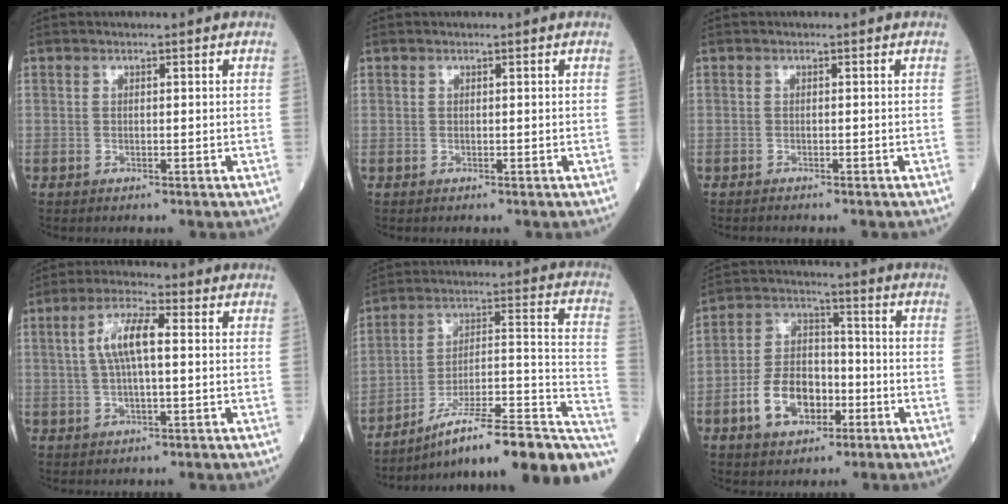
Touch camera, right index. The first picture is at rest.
{"total": 0.0}
{"total": 1.4, "force": [-1.3, 0.0, 0.5], "torque": [-0.007, 0.000, -0.017]}
{"total": 7.0, "force": [1.0, 1.6, 6.7], "torque": [-0.138, 0.017, 0.018]}
{"total": 23.6, "force": [-16.0, 3.1, 17.1], "torque": [-0.167, 0.027, -0.246]}
{"total": 10.2, "force": [-3.9, 6.3, 7.0], "torque": [-0.145, 0.018, -0.068]}